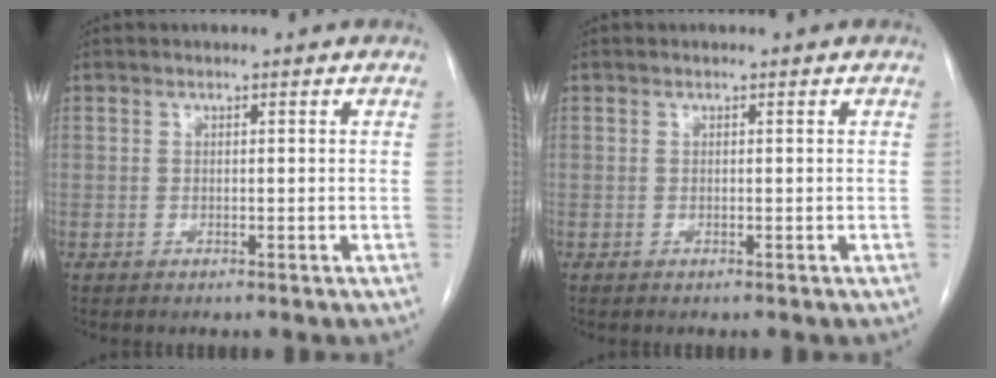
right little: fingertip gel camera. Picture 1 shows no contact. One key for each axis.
{"total": 0.0}